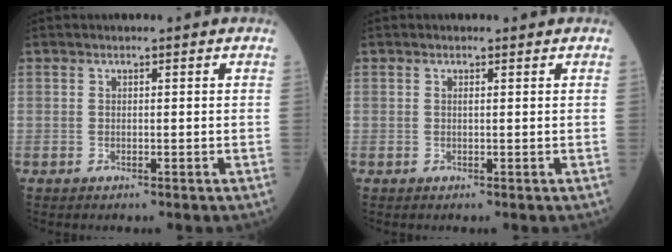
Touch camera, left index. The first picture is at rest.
{"total": 0.7, "force": [0.4, 0.3, 0.4], "torque": [-0.015, 0.007, 0.009]}